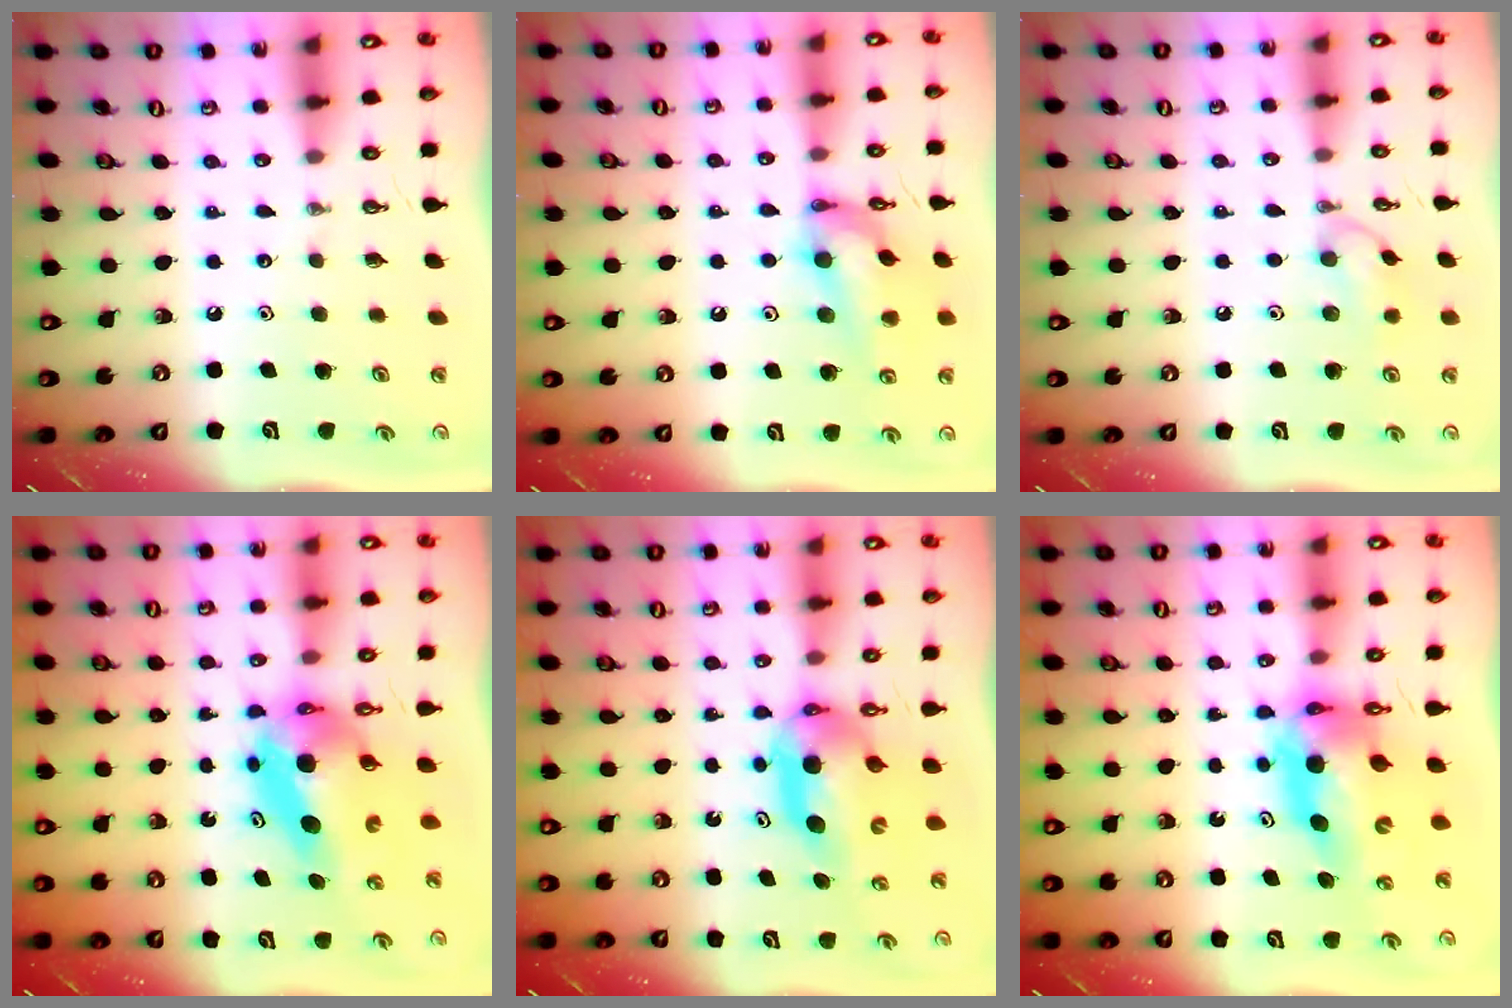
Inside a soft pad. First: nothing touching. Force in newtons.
{"total": 14.0, "press": 13.9, "slide": 0.8}
{"total": 8.8, "press": 8.3, "slide": 2.8}
{"total": 7.2, "press": 7.2, "slide": 0.3}
{"total": 8.1, "press": 8.0, "slide": 1.0}
{"total": 12.1, "press": 12.1, "slide": 1.2}